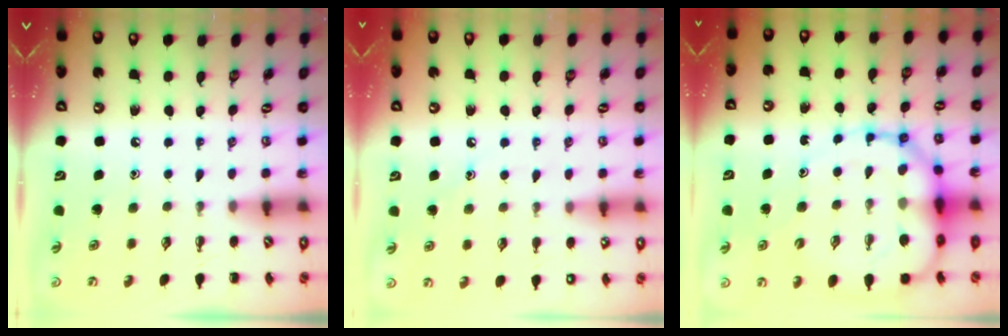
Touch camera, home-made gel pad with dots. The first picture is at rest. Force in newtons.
{"total": 7.3, "press": 7.1, "slide": 1.8}
{"total": 16.1, "press": 15.4, "slide": 4.5}